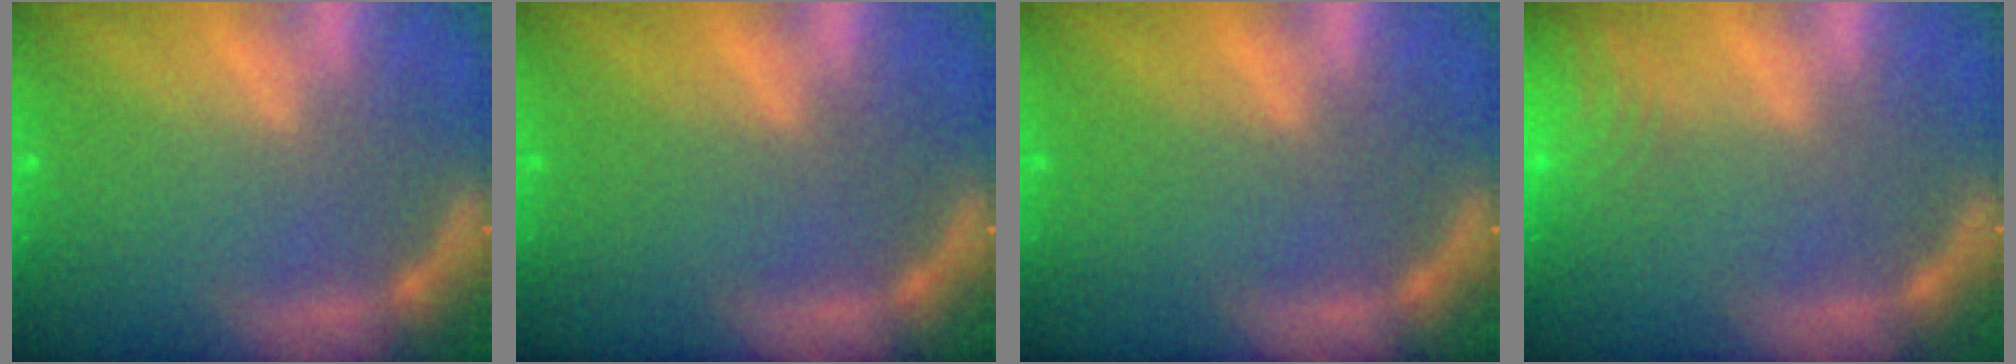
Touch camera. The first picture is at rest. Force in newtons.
{"total": 0.0}
{"total": 0.0}
{"total": 8.0}